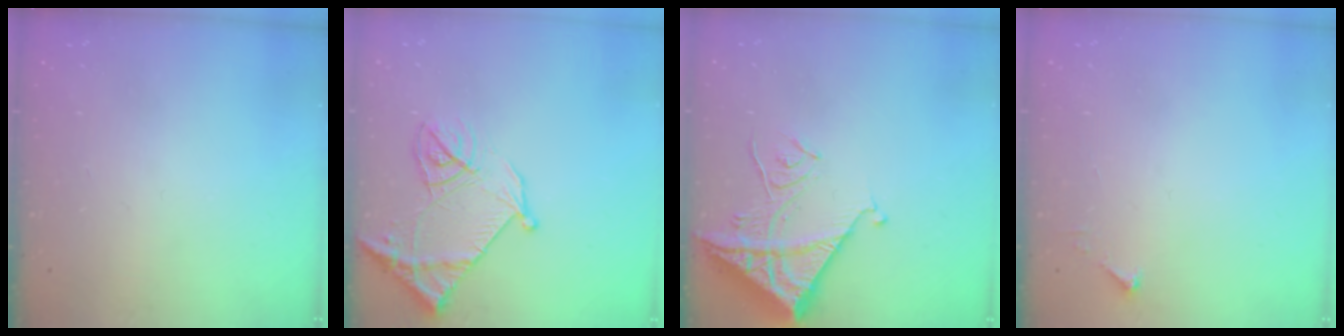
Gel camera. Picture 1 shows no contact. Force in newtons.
{"total": 14.4, "press": 14.3, "slide": 1.6}
{"total": 13.7, "press": 13.6, "slide": 1.1}
{"total": 2.5, "press": 2.5, "slide": 0.3}